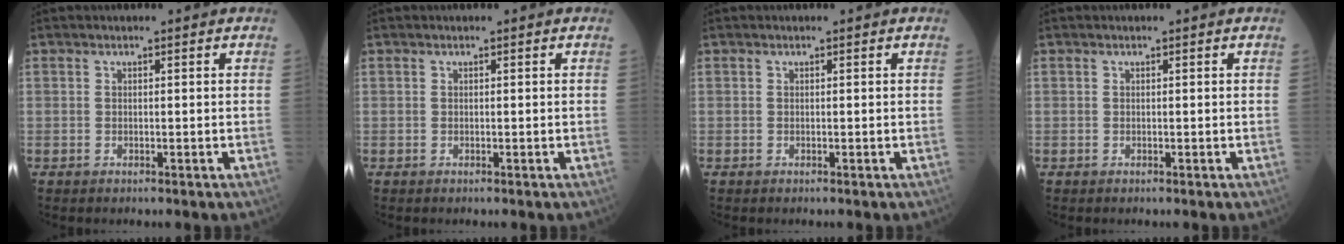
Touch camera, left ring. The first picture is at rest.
{"total": 0.0}
{"total": 0.0}
{"total": 0.0}